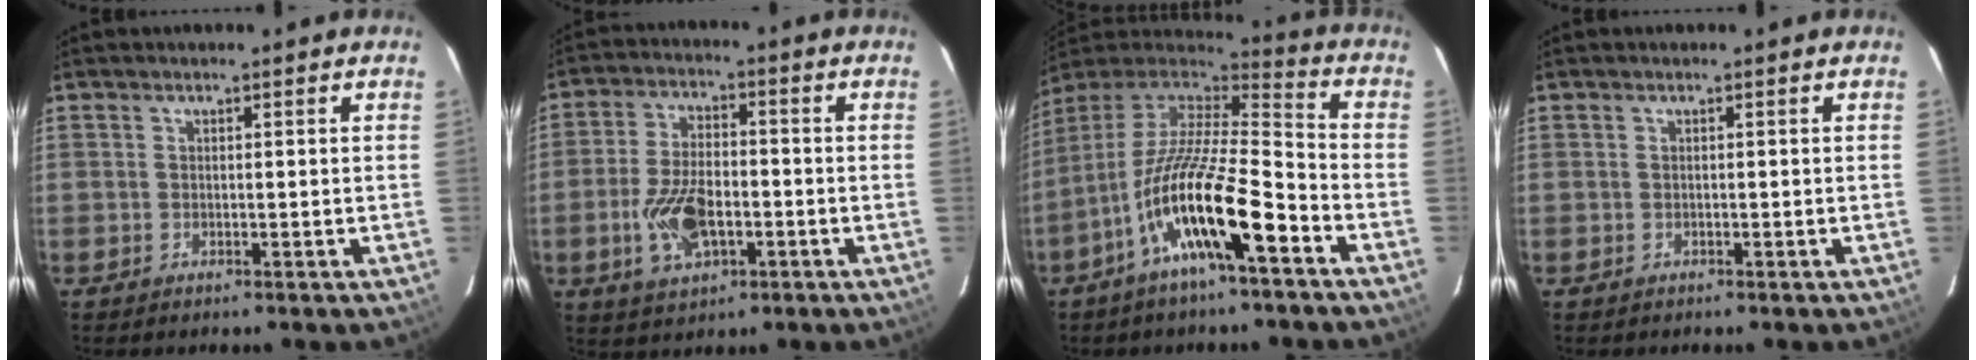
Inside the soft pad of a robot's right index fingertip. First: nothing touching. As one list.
[{"total": 10.8, "force": [-3.1, 5.8, 8.5], "torque": [-0.177, -0.002, -0.051]}, {"total": 19.0, "force": [-9.3, 3.8, 16.1], "torque": [-0.287, -0.025, -0.177]}, {"total": 0.0}]